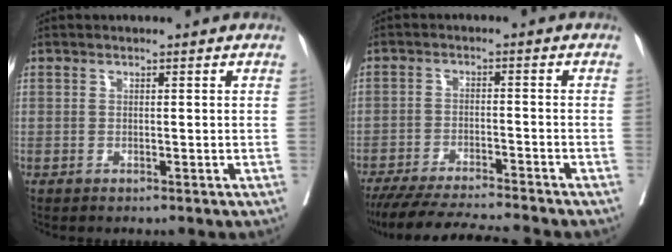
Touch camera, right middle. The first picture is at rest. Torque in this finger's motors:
{"motor_torque": [1.02, -1.13, 0.16, 0.06]}